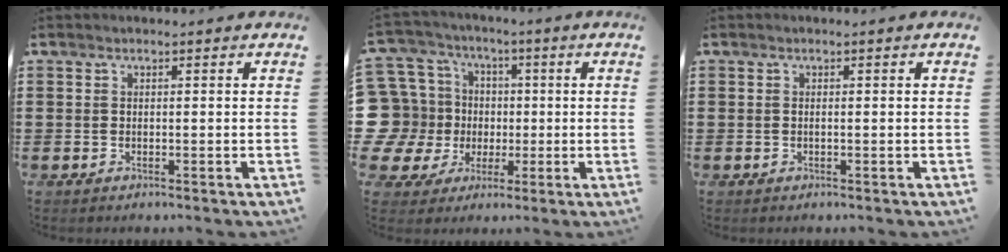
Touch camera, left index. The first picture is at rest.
{"total": 10.9, "force": [-0.2, 10.7, 2.1], "torque": [-0.120, -0.007, 0.007]}
{"total": 0.5, "force": [-0.1, -0.1, 0.5], "torque": [-0.008, -0.003, -0.001]}